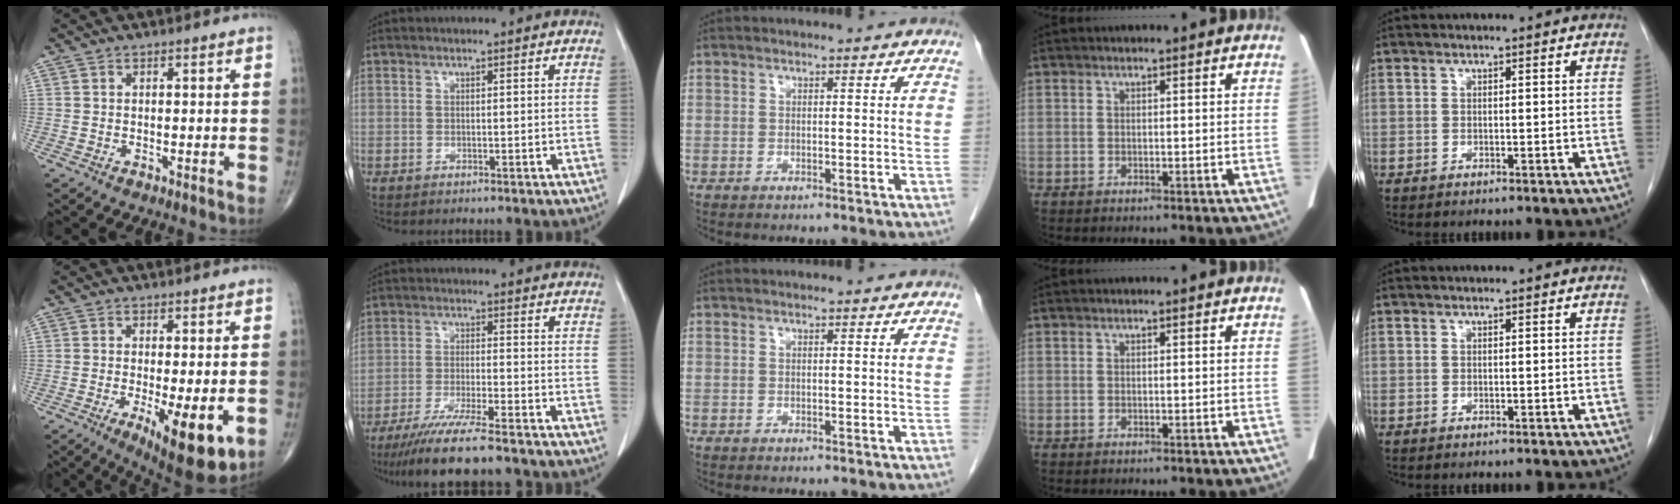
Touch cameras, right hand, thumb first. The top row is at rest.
{"thumb": {"total": 11.9, "force": [-3.7, 3.6, 10.8], "torque": [-0.156, -0.023, -0.046]}, "index": {"total": 11.1, "force": [-9.2, 0.2, 6.2], "torque": [-0.097, -0.030, -0.150]}}